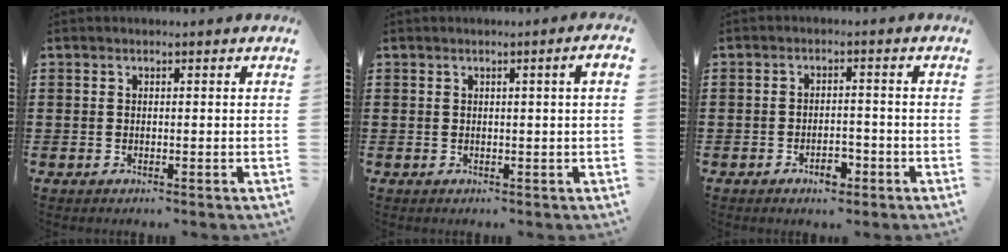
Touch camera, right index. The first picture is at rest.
{"total": 1.4, "force": [0.3, -0.2, 1.3], "torque": [-0.022, -0.003, 0.003]}
{"total": 3.5, "force": [-2.0, 1.6, 2.4], "torque": [-0.042, 0.004, -0.037]}